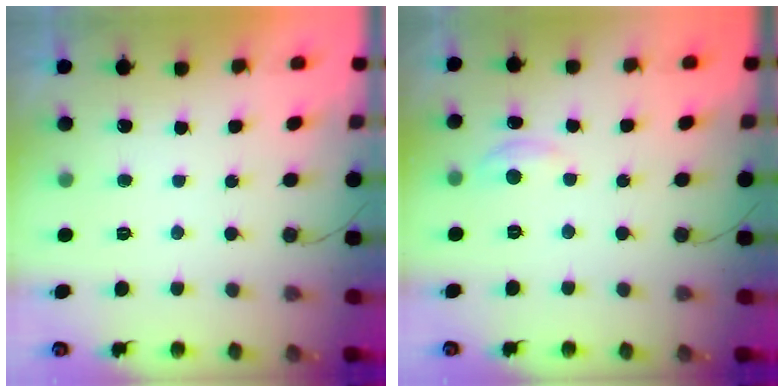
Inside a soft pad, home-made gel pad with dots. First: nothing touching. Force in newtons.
{"total": 3.3, "press": 3.3, "slide": 0.5}